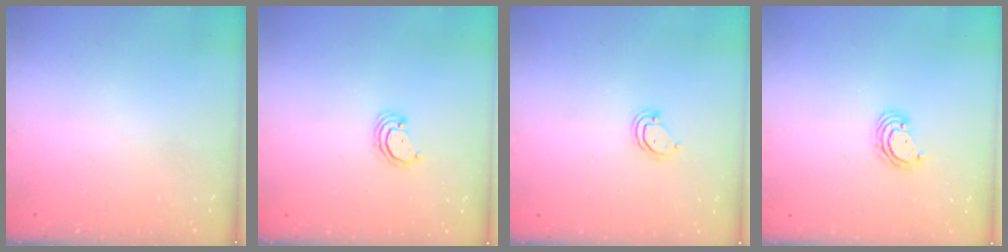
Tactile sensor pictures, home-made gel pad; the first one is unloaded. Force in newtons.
{"total": 2.3, "press": 2.3, "slide": 0.2}
{"total": 3.4, "press": 3.4, "slide": 0.4}
{"total": 3.8, "press": 3.8, "slide": 0.2}